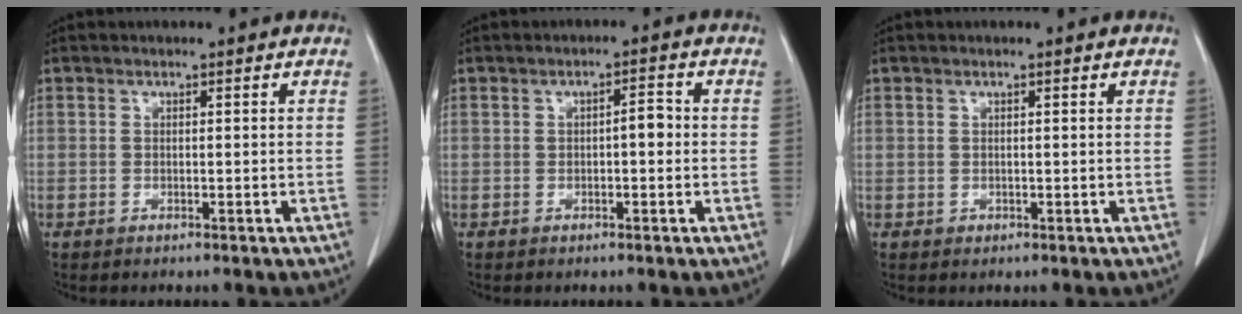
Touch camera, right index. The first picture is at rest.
{"total": 3.1, "force": [-0.2, 1.2, 2.8], "torque": [-0.048, 0.016, -0.002]}
{"total": 0.8, "force": [0.1, 0.8, 0.2], "torque": [0.003, 0.003, 0.003]}